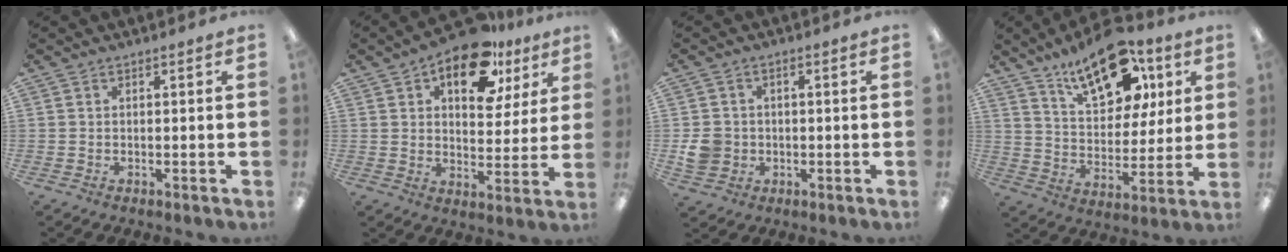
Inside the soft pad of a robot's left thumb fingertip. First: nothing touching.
{"total": 15.2, "force": [9.5, 7.9, 9.0], "torque": [-0.121, -0.043, 0.159]}
{"total": 5.6, "force": [-0.7, 5.2, 2.0], "torque": [-0.037, 0.012, -0.008]}
{"total": 19.6, "force": [12.1, 10.2, 11.4], "torque": [-0.171, -0.055, 0.208]}